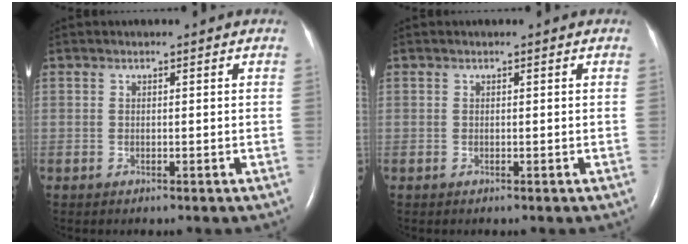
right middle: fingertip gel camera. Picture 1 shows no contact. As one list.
[{"total": 0.0}]